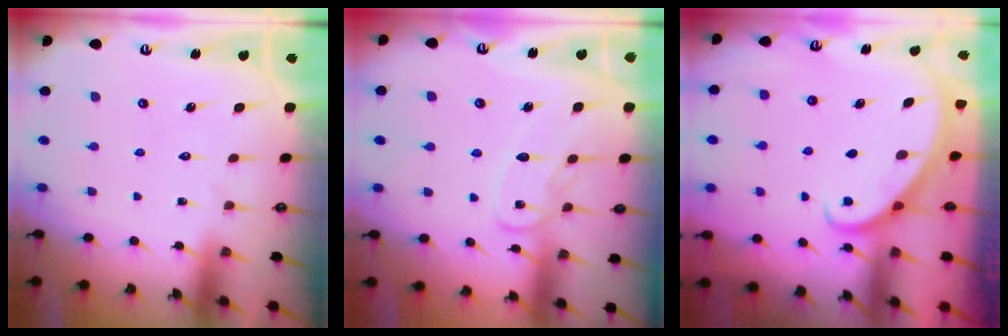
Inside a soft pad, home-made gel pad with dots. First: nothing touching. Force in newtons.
{"total": 10.5, "press": 10.4, "slide": 0.9}
{"total": 2.7, "press": 2.7, "slide": 0.2}